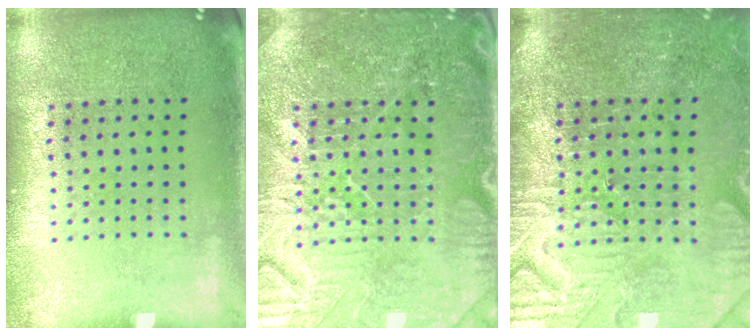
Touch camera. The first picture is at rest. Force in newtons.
{"total": 4.9, "press": 4.6, "slide": 1.6}
{"total": 3.9, "press": 3.8, "slide": 1.1}